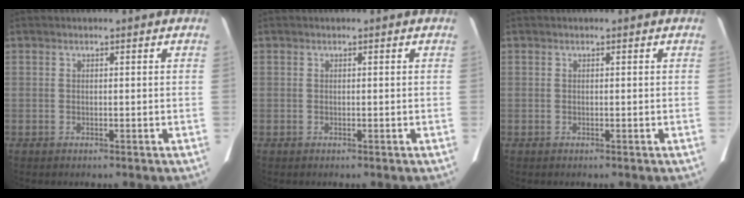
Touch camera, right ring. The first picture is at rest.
{"total": 0.0}
{"total": 0.0}